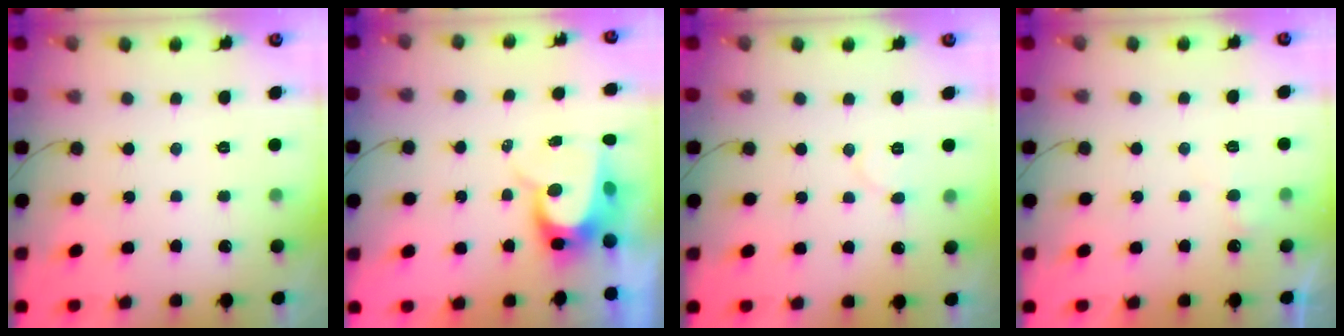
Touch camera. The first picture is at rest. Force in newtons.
{"total": 8.7, "press": 8.6, "slide": 0.8}
{"total": 5.5, "press": 5.5, "slide": 0.5}
{"total": 5.1, "press": 5.1, "slide": 0.3}